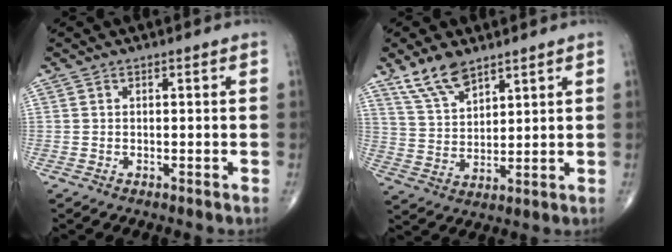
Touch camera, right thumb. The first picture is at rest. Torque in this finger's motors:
{"motor_torque": [0.06, 0.17, 0.67, 0.70, 0.05]}